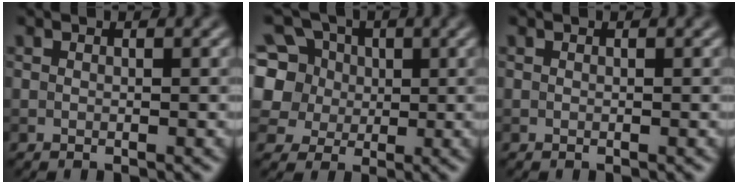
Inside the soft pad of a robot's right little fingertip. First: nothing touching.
{"total": 9.3, "force": [2.8, 7.9, 4.0], "torque": [-0.097, 0.030, 0.036]}
{"total": 0.0}